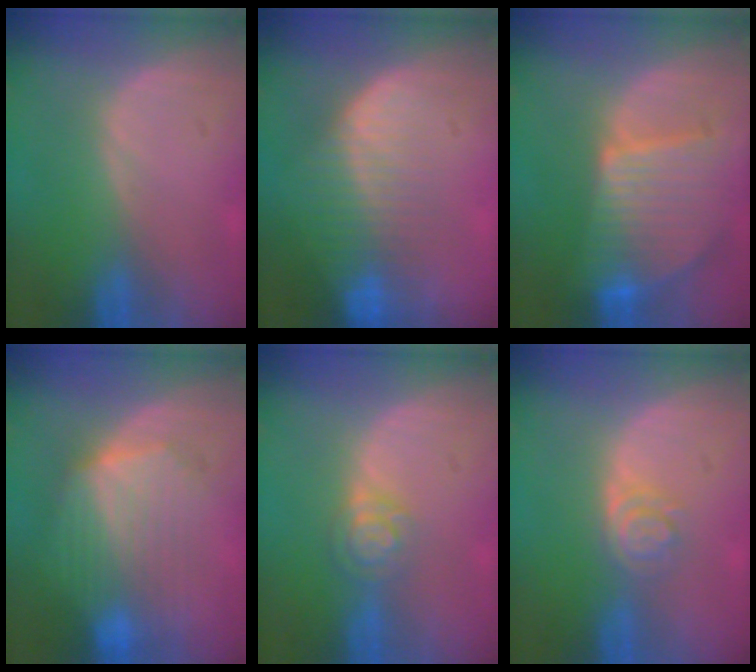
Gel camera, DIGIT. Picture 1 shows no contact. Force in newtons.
{"total": 8.5, "press": 7.2, "slide": 4.6}
{"total": 9.5, "press": 8.3, "slide": 4.7}
{"total": 8.2, "press": 8.2, "slide": 0.2}
{"total": 4.1, "press": 3.6, "slide": 1.8}
{"total": 4.0, "press": 3.6, "slide": 1.7}